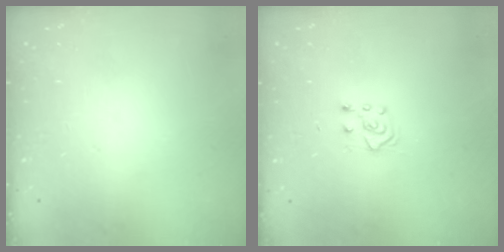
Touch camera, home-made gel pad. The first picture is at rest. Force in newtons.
{"total": 4.8, "press": 4.7, "slide": 0.7}